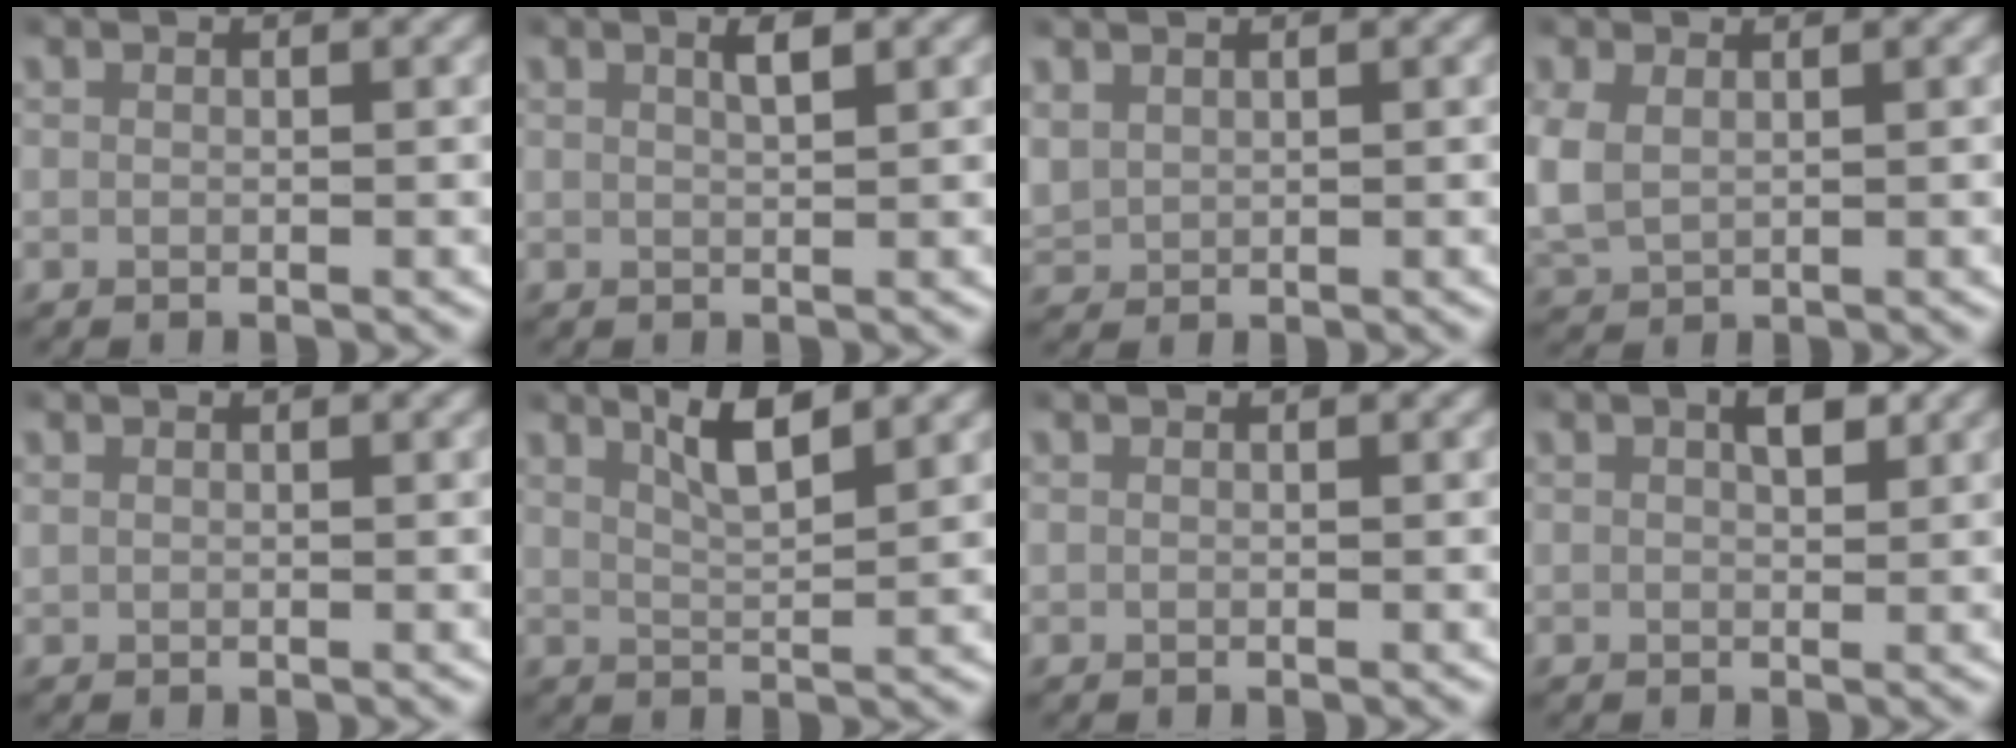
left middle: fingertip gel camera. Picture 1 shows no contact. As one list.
[{"total": 1.7, "force": [0.9, 0.2, 1.4], "torque": [-0.023, 0.005, 0.016]}, {"total": 2.6, "force": [1.1, 2.1, 0.9], "torque": [-0.037, 0.002, 0.027]}, {"total": 4.9, "force": [0.4, 4.3, 2.5], "torque": [-0.082, -0.011, 0.014]}, {"total": 0.5, "force": [0.3, 0.4, 0.2], "torque": [-0.006, 0.001, 0.007]}, {"total": 3.7, "force": [2.6, 0.5, 2.5], "torque": [-0.051, 0.001, 0.045]}, {"total": 0.0}, {"total": 2.1, "force": [0.9, 1.0, 1.7], "torque": [-0.021, 0.006, 0.013]}]